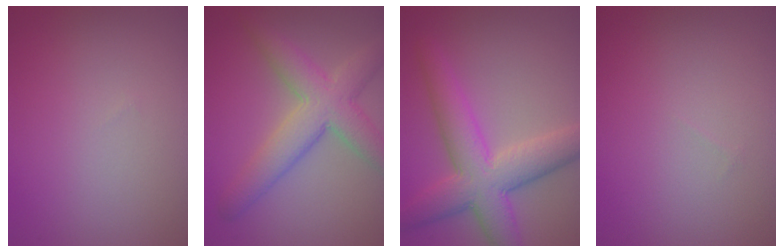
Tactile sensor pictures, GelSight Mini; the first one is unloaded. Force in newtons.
{"total": 5.9, "press": 5.9, "slide": 0.4}
{"total": 7.1, "press": 7.1, "slide": 0.2}
{"total": 0.0}